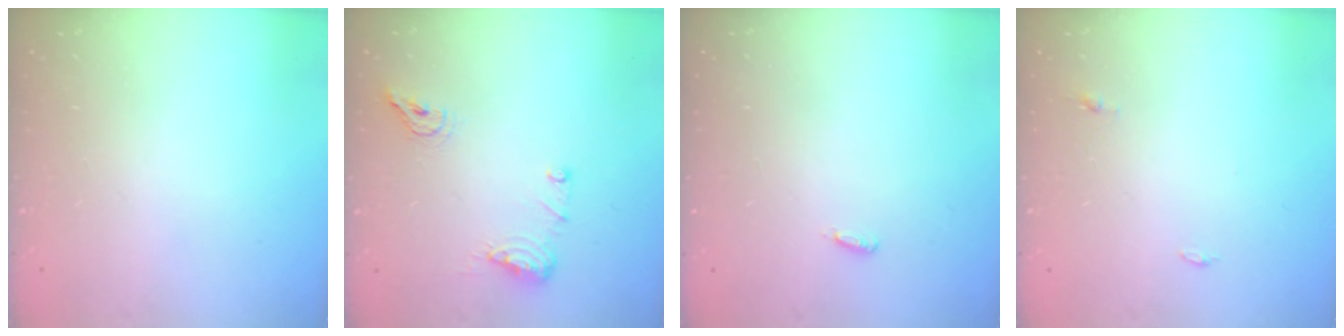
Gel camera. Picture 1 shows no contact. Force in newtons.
{"total": 8.9, "press": 8.8, "slide": 1.4}
{"total": 2.9, "press": 2.8, "slide": 0.9}
{"total": 3.7, "press": 3.3, "slide": 1.7}